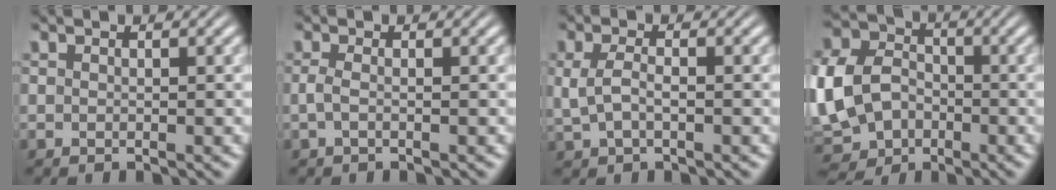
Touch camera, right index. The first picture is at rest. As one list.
[{"total": 1.2, "force": [-0.4, 0.1, 1.1], "torque": [-0.031, -0.009, -0.004]}, {"total": 2.8, "force": [-0.1, 1.7, 2.2], "torque": [-0.063, -0.014, 0.009]}, {"total": 12.9, "force": [-2.9, 11.4, 5.3], "torque": [-0.127, -0.050, -0.046]}]